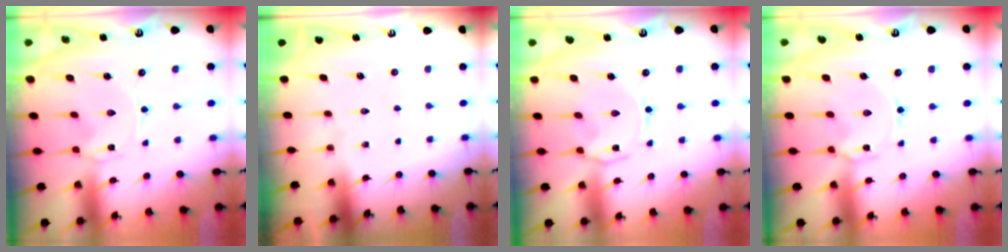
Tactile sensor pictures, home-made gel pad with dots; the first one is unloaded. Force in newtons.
{"total": 0.0}
{"total": 2.5, "press": 2.5, "slide": 0.6}
{"total": 2.6, "press": 2.5, "slide": 0.3}